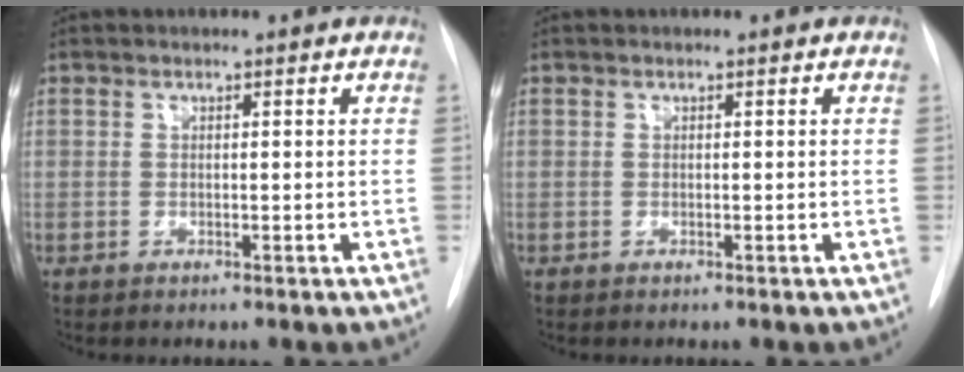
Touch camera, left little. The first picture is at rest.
{"total": 0.0}